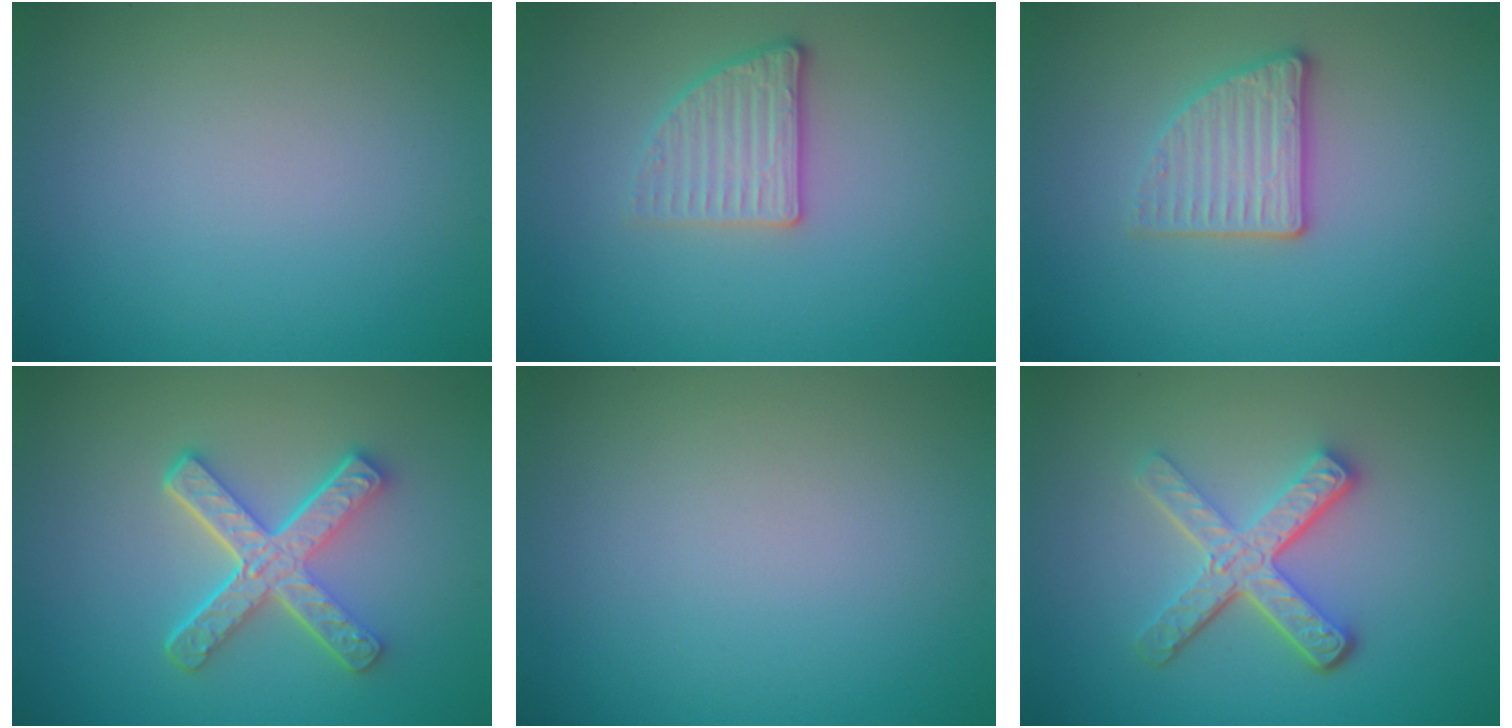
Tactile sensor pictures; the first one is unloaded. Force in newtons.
{"total": 2.7, "press": 2.4, "slide": 1.1}
{"total": 2.9, "press": 2.7, "slide": 1.1}
{"total": 5.2, "press": 3.9, "slide": 3.5}
{"total": 0.0}
{"total": 4.9, "press": 3.5, "slide": 3.4}